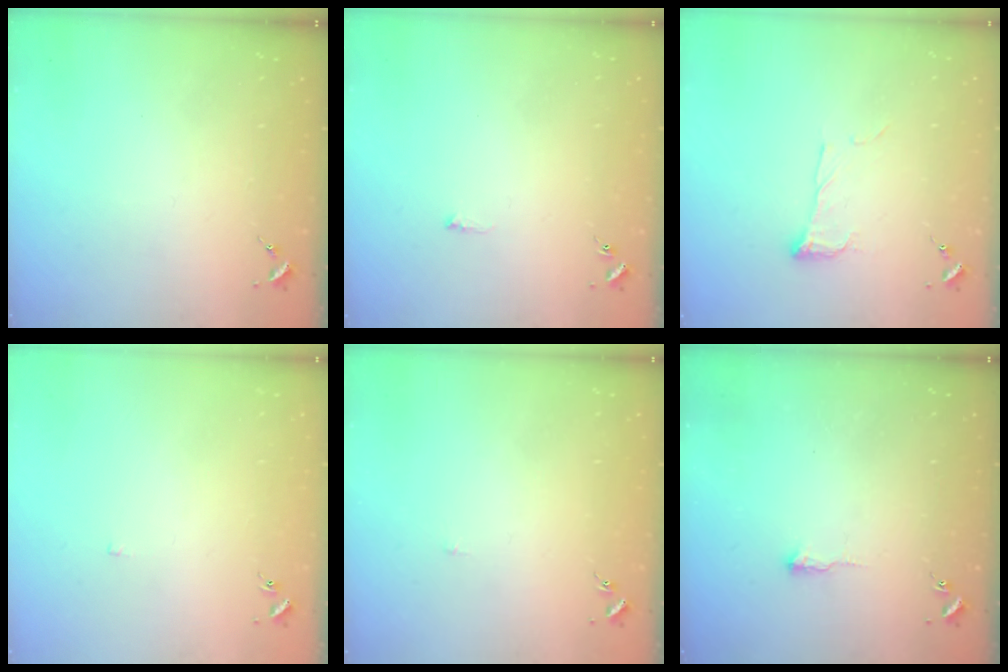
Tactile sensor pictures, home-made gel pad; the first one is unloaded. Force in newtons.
{"total": 3.5, "press": 3.4, "slide": 0.5}
{"total": 7.7, "press": 7.7, "slide": 0.1}
{"total": 2.0, "press": 1.9, "slide": 0.4}
{"total": 1.8, "press": 1.8, "slide": 0.3}
{"total": 2.9, "press": 2.9, "slide": 0.6}